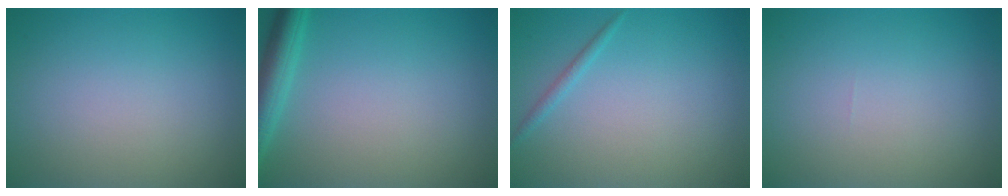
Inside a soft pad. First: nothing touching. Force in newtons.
{"total": 3.5, "press": 3.5, "slide": 0.2}
{"total": 0.9, "press": 0.9, "slide": 0.1}
{"total": 0.0}